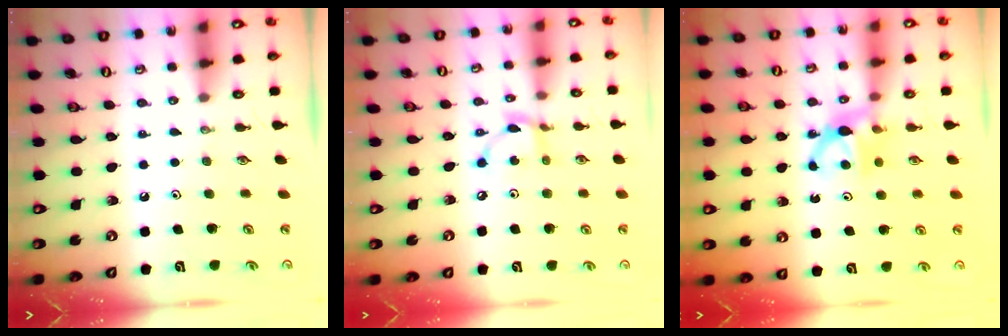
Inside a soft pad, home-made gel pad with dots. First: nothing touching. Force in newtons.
{"total": 6.1, "press": 6.1, "slide": 0.1}
{"total": 6.4, "press": 6.3, "slide": 0.4}